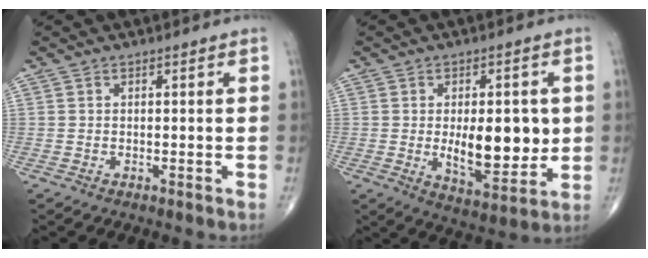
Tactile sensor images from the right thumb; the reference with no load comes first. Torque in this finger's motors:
{"motor_torque": [0.85, 0.96, 0.50, 0.32, 0.22]}